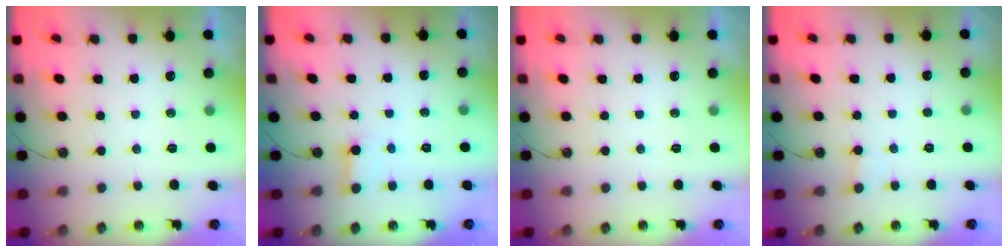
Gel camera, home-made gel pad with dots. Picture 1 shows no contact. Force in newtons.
{"total": 2.6, "press": 2.6, "slide": 0.3}
{"total": 0.0}
{"total": 2.0, "press": 2.0, "slide": 0.1}